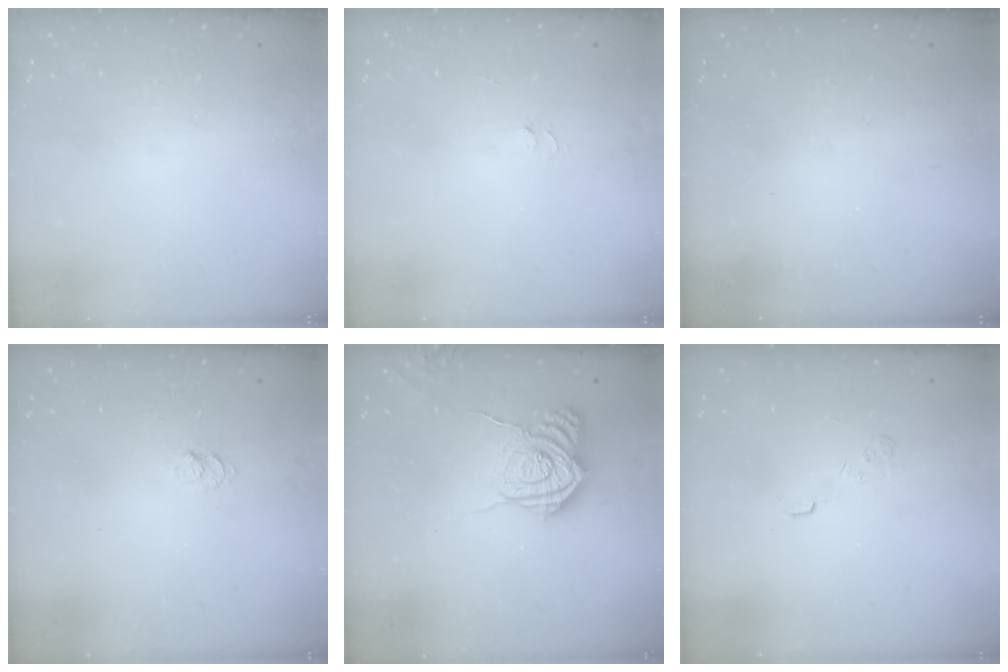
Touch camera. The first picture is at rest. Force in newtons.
{"total": 3.4, "press": 3.4, "slide": 0.3}
{"total": 2.4, "press": 2.3, "slide": 0.7}
{"total": 5.8, "press": 5.7, "slide": 0.8}
{"total": 11.4, "press": 11.3, "slide": 1.0}
{"total": 2.8, "press": 2.4, "slide": 1.5}